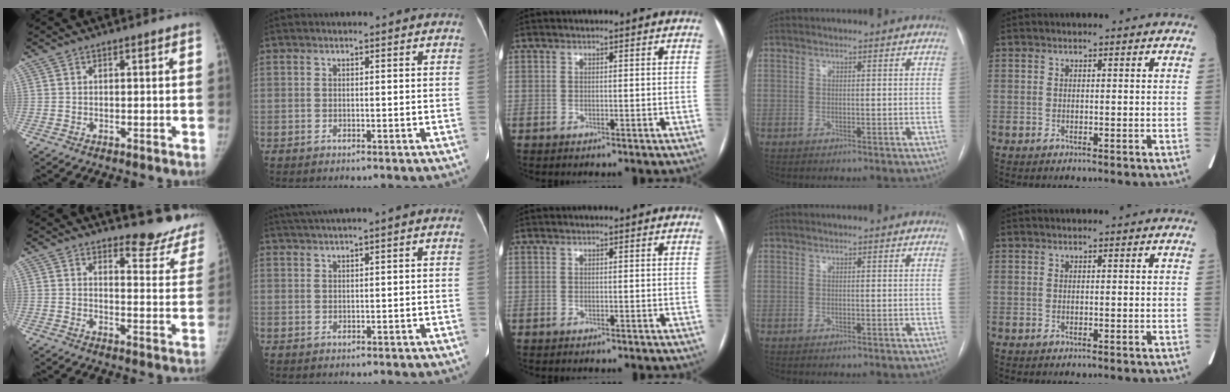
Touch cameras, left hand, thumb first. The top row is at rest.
{"thumb": {"total": 12.2, "force": [11.2, 3.9, 3.0], "torque": [0.008, -0.103, 0.114]}, "index": {"total": 2.3, "force": [1.4, -0.1, 1.8], "torque": [-0.042, 0.021, 0.035]}}